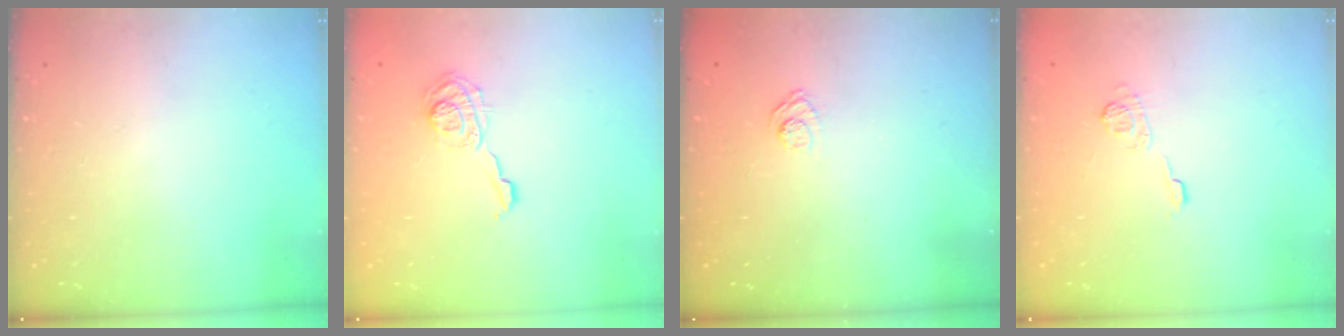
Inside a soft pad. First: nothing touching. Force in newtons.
{"total": 9.2, "press": 9.2, "slide": 0.4}
{"total": 3.1, "press": 2.8, "slide": 1.3}
{"total": 9.1, "press": 9.0, "slide": 1.4}